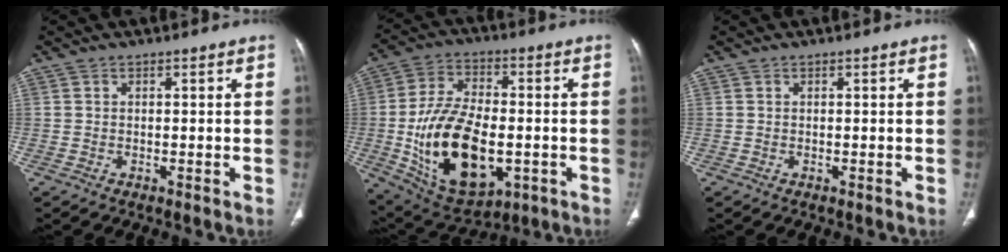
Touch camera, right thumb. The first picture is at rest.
{"total": 21.3, "force": [-3.9, 12.0, 17.1], "torque": [-0.293, 0.005, -0.045]}
{"total": 0.0}